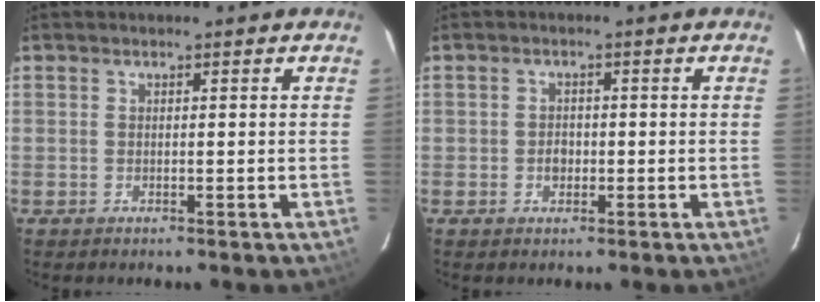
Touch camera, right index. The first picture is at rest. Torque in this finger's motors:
{"motor_torque": [0.52, 0.28, 0.17, 0.03]}